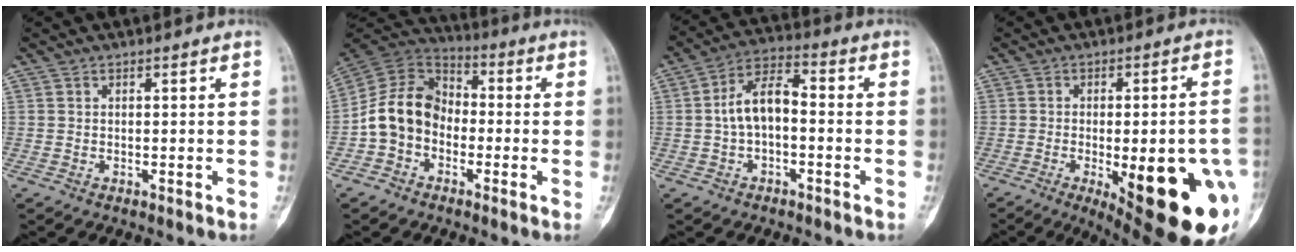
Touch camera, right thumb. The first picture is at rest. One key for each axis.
{"total": 12.4, "fx": -2.7, "fy": 9.9, "fz": 7.0, "tx": -0.112, "ty": 0.046, "tz": -0.064}
{"total": 8.7, "fx": -0.8, "fy": 5.0, "fz": 7.0, "tx": -0.120, "ty": 0.035, "tz": -0.026}
{"total": 25.4, "fx": -7.7, "fy": 8.3, "fz": 22.7, "tx": -0.232, "ty": 0.000, "tz": -0.077}